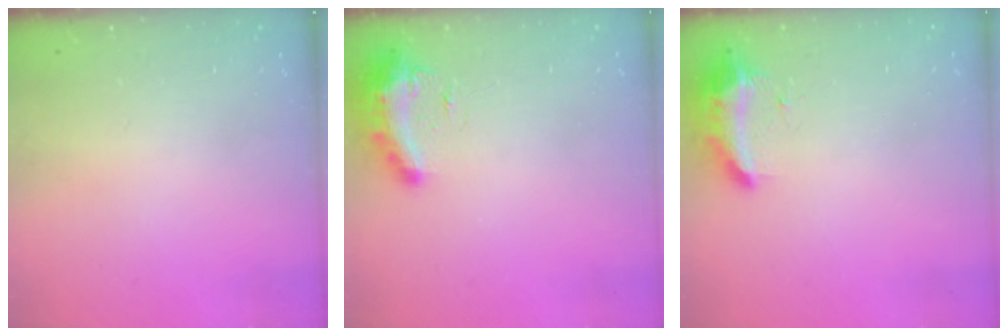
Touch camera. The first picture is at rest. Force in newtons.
{"total": 9.8, "press": 9.8, "slide": 0.5}
{"total": 9.1, "press": 9.1, "slide": 0.0}